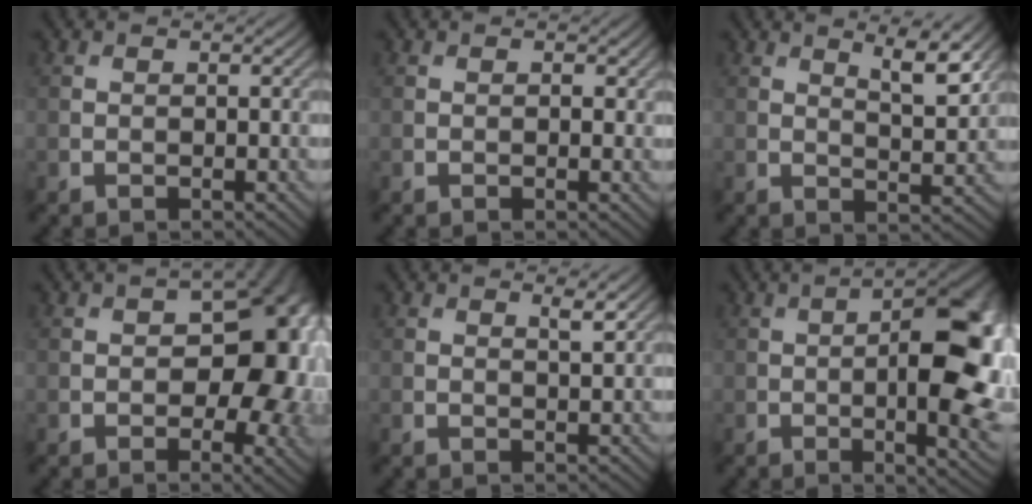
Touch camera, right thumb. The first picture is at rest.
{"total": 0.6, "force": [0.0, 0.2, 0.5], "torque": [-0.004, -0.004, -0.001]}
{"total": 4.9, "force": [3.0, 0.9, 3.7], "torque": [-0.065, -0.008, 0.060]}
{"total": 14.2, "force": [-0.4, 8.5, 11.3], "torque": [-0.122, -0.008, 0.008]}
{"total": 1.4, "force": [0.9, 0.1, 1.1], "torque": [-0.020, 0.000, 0.015]}
{"total": 14.8, "force": [-0.8, 5.4, 13.8], "torque": [-0.177, -0.007, -0.015]}